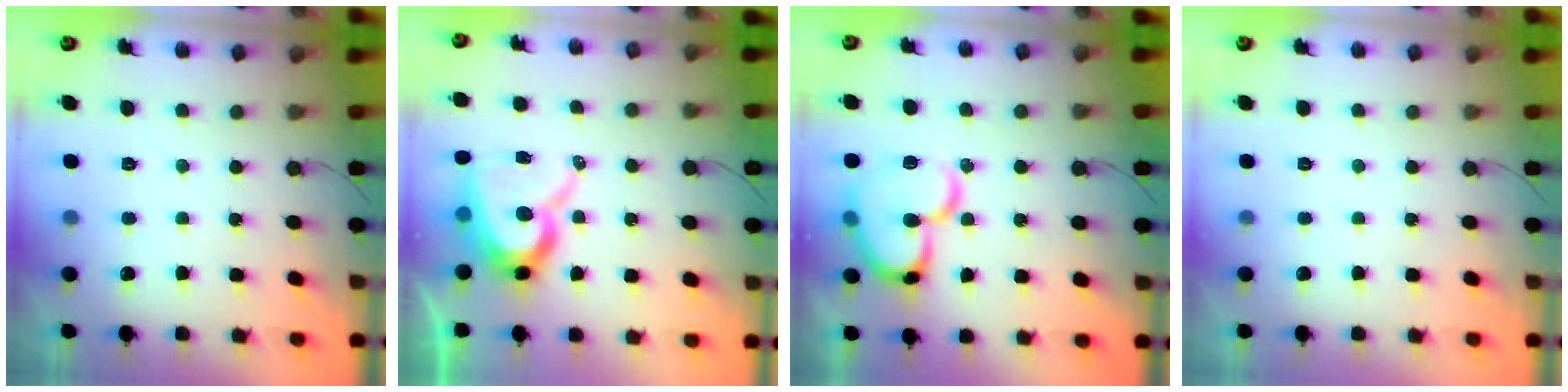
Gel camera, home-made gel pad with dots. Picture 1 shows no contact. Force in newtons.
{"total": 12.7, "press": 12.7, "slide": 0.9}
{"total": 18.2, "press": 18.1, "slide": 2.0}
{"total": 0.0}